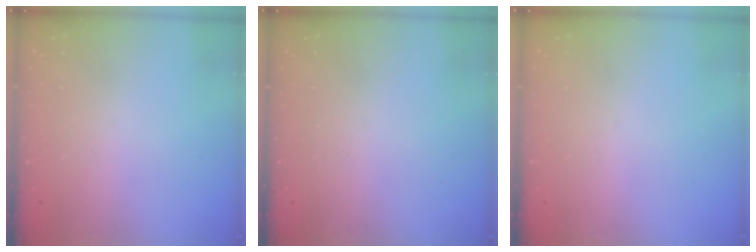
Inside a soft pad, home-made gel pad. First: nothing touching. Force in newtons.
{"total": 0.0}
{"total": 0.0}